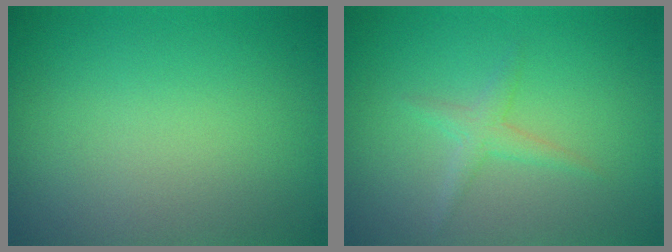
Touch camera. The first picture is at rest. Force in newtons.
{"total": 1.6, "press": 1.6, "slide": 0.1}